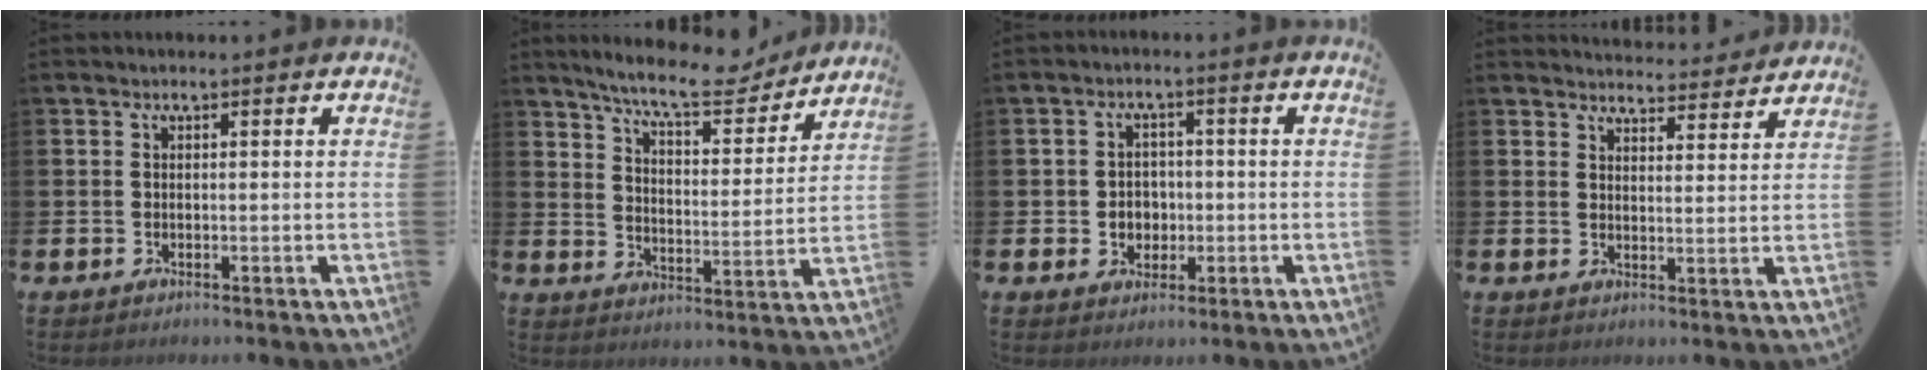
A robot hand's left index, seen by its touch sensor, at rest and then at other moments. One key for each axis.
{"total": 9.7, "fx": 8.8, "fy": 1.6, "fz": 3.6, "tx": -0.091, "ty": -0.046, "tz": 0.154}
{"total": 3.0, "fx": -0.2, "fy": 2.9, "fz": 1.0, "tx": -0.010, "ty": -0.001, "tz": -0.015}
{"total": 4.3, "fx": 4.3, "fy": 0.6, "fz": 0.1, "tx": -0.003, "ty": -0.031, "tz": 0.076}